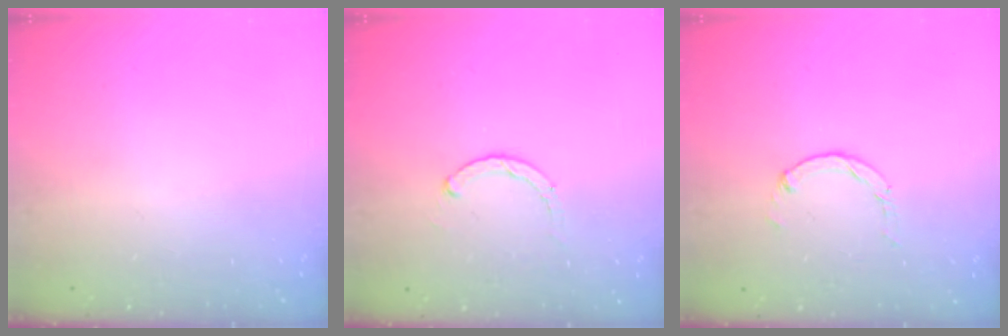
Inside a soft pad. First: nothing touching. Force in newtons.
{"total": 1.1, "press": 1.0, "slide": 0.3}
{"total": 1.1, "press": 1.1, "slide": 0.2}